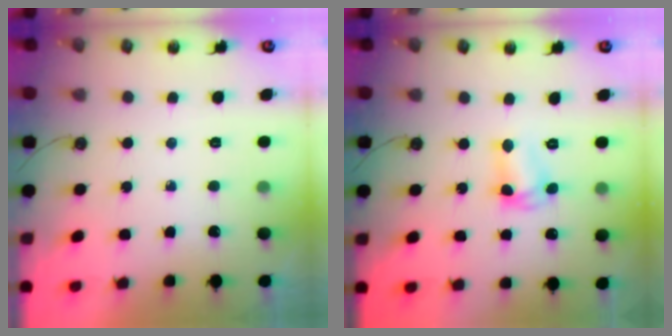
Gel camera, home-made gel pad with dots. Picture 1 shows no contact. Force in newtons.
{"total": 6.9, "press": 6.9, "slide": 0.4}